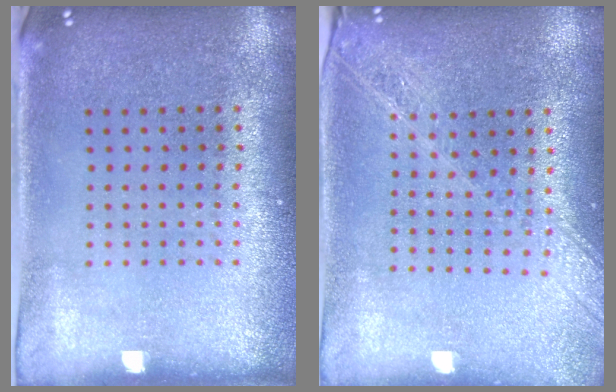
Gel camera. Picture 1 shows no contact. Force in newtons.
{"total": 2.1, "press": 1.8, "slide": 1.0}